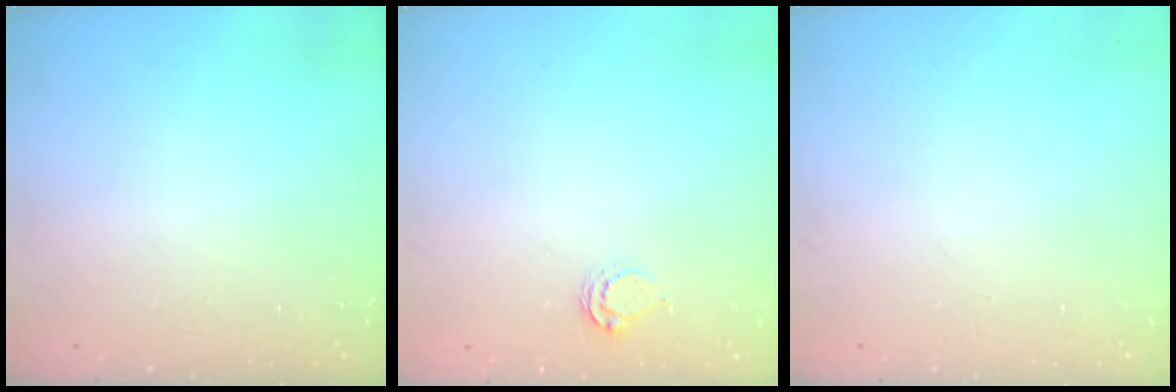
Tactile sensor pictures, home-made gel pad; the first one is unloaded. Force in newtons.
{"total": 4.8, "press": 4.7, "slide": 0.4}
{"total": 0.0}